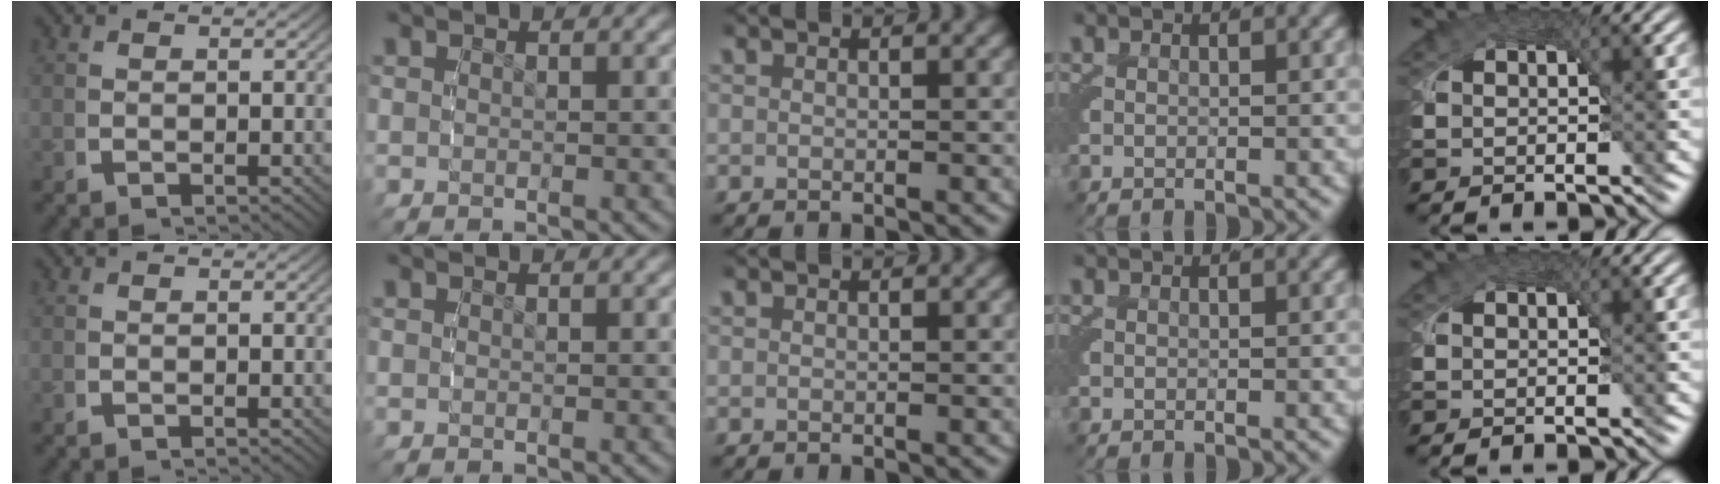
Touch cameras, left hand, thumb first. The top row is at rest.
{}